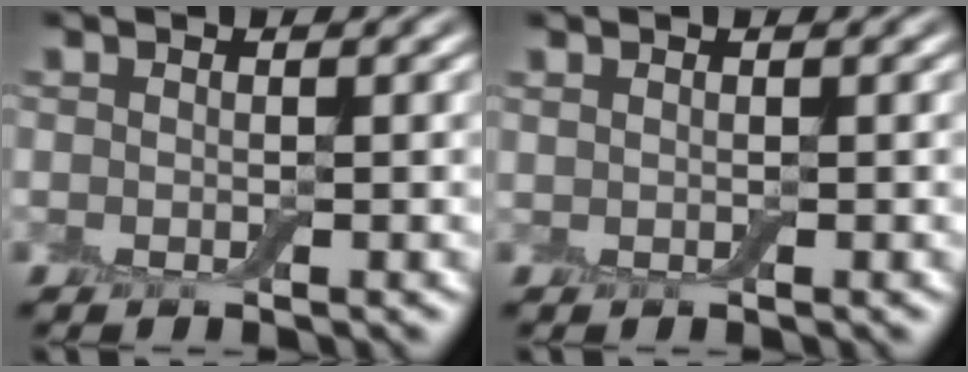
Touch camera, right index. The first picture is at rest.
{"total": 0.0}